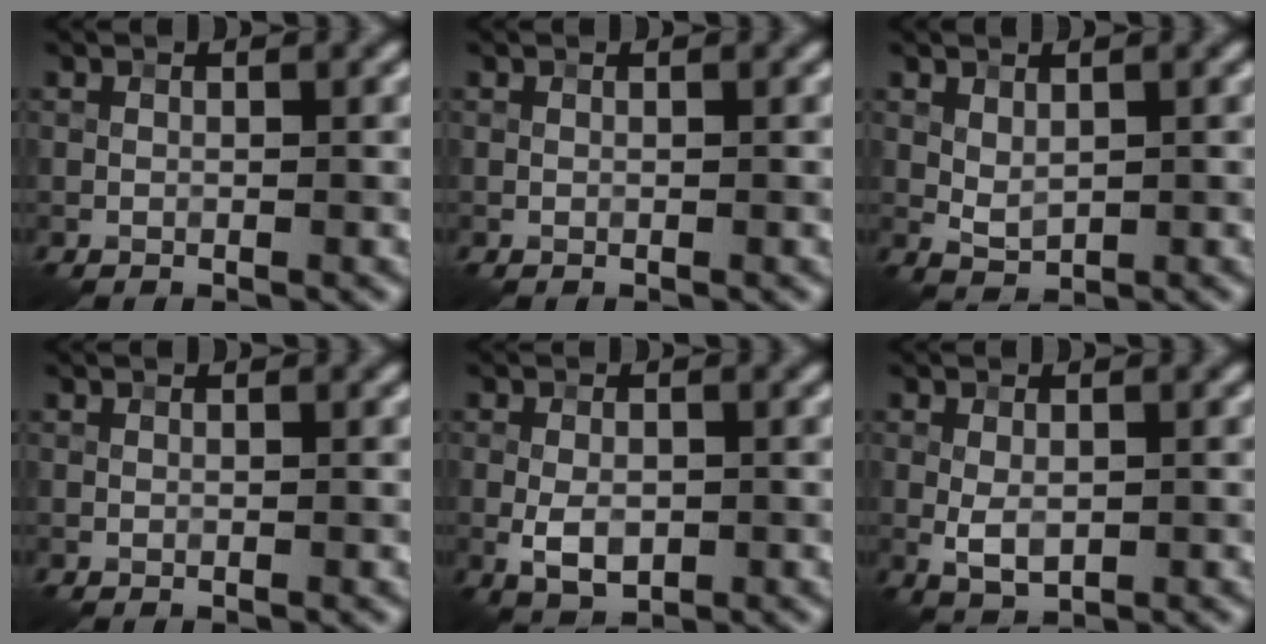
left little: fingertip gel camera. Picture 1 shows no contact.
{"total": 0.0}
{"total": 1.5, "force": [0.6, 0.9, 1.0], "torque": [-0.022, -0.004, 0.019]}
{"total": 0.0}
{"total": 3.3, "force": [-0.8, 1.9, 2.6], "torque": [-0.047, -0.002, -0.015]}
{"total": 2.5, "force": [-0.2, 1.4, 2.0], "torque": [-0.041, -0.003, -0.001]}